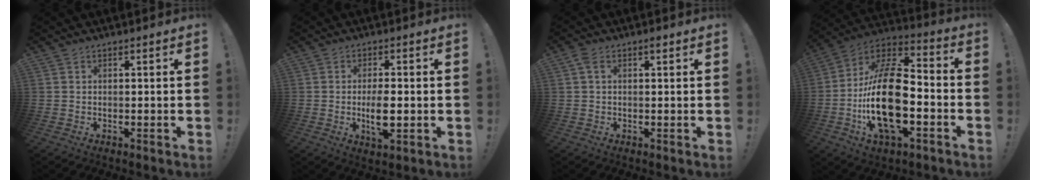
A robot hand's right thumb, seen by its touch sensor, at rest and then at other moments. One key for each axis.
{"total": 6.6, "fx": -0.9, "fy": 2.8, "fz": 5.9, "tx": -0.107, "ty": -0.005, "tz": -0.016}
{"total": 1.9, "fx": 0.8, "fy": 0.9, "fz": 1.4, "tx": -0.025, "ty": 0.002, "tz": 0.012}
{"total": 24.6, "fx": -4.5, "fy": 11.9, "fz": 21.0, "tx": -0.414, "ty": 0.021, "tz": -0.074}